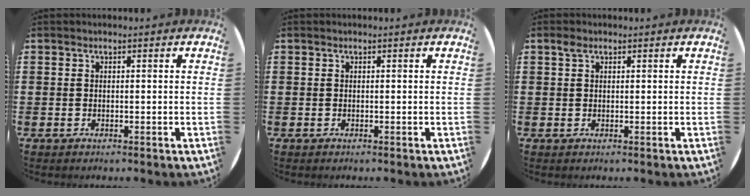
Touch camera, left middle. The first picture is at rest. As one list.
[{"total": 0.0}, {"total": 1.0, "force": [0.6, 0.6, 0.5], "torque": [-0.004, 0.002, 0.008]}]